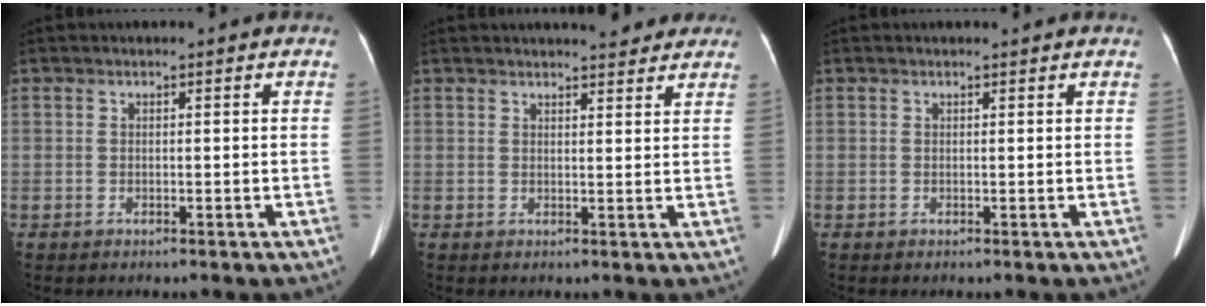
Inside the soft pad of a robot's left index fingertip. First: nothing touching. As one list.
[{"total": 5.8, "force": [5.3, 1.1, 2.1], "torque": [-0.024, 0.006, 0.058]}, {"total": 0.6, "force": [0.6, -0.1, 0.1], "torque": [-0.004, -0.002, 0.006]}]